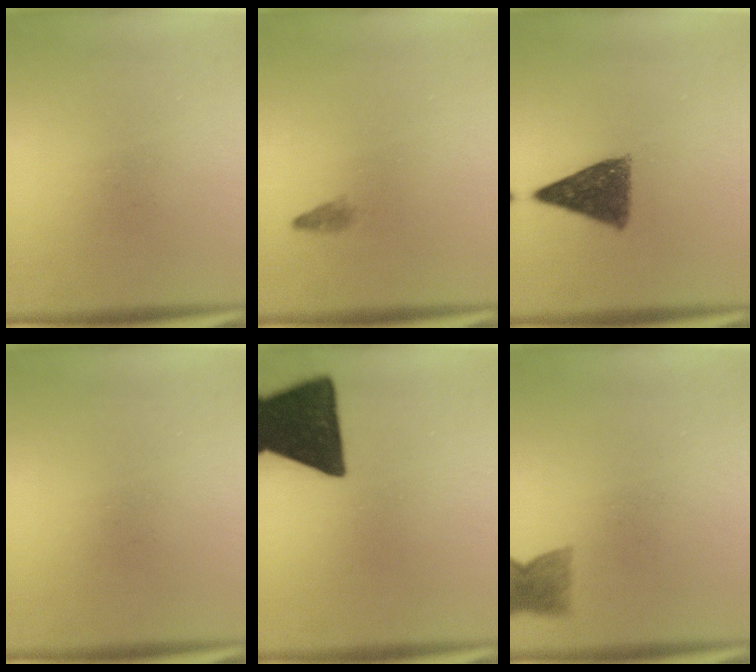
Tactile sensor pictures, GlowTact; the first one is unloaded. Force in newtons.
{"total": 0.8}
{"total": 8.7}
{"total": 0.0}
{"total": 18.8}
{"total": 3.1}